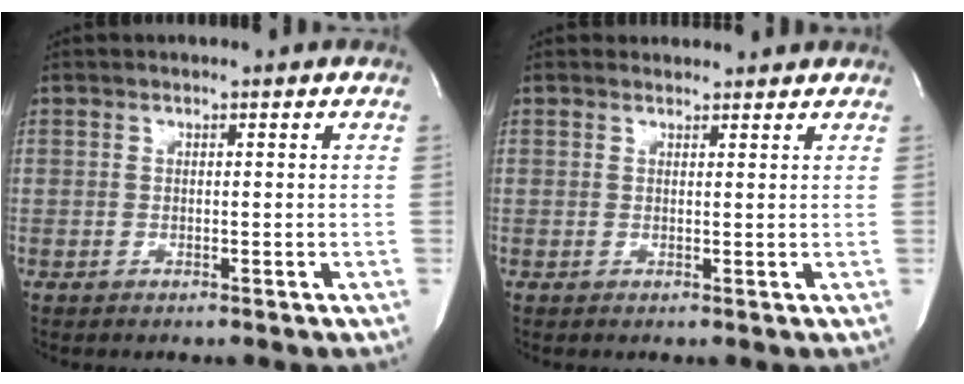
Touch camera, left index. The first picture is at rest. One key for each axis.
{"total": 2.6, "fx": 2.5, "fy": 0.8, "fz": -0.2, "tx": -0.007, "ty": 0.007, "tz": 0.029}